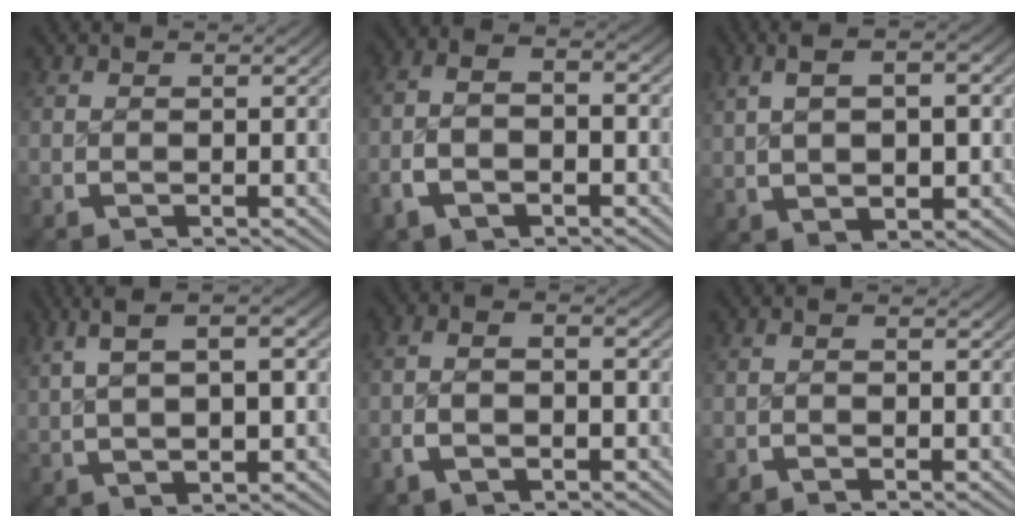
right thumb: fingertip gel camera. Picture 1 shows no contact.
{"total": 4.7, "force": [-1.2, 2.8, 3.6], "torque": [-0.073, 0.000, -0.029]}
{"total": 5.9, "force": [1.3, 3.2, 4.8], "torque": [-0.076, 0.006, 0.030]}
{"total": 6.9, "force": [2.8, 2.8, 5.6], "torque": [-0.083, 0.020, 0.051]}
{"total": 3.3, "force": [-1.0, 1.9, 2.6], "torque": [-0.054, 0.001, -0.023]}
{"total": 0.8, "force": [-0.7, 0.3, 0.3], "torque": [-0.002, 0.003, -0.018]}